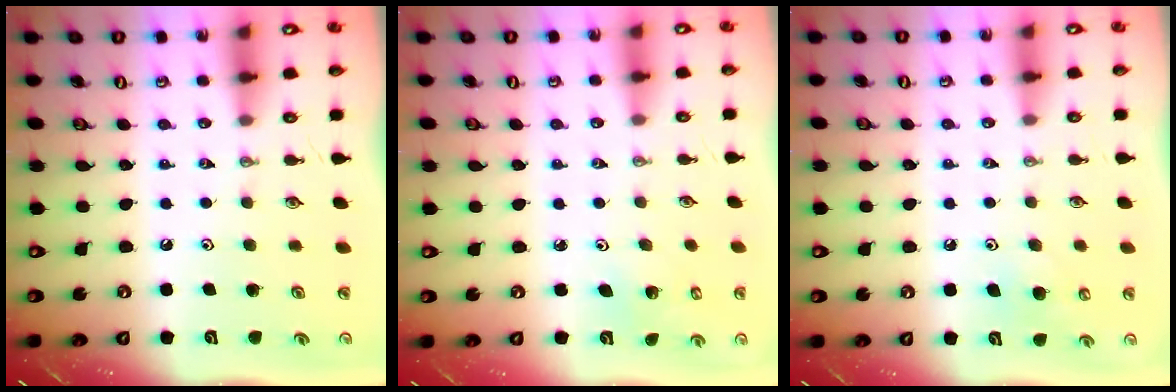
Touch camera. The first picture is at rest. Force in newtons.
{"total": 2.0, "press": 2.0, "slide": 0.2}
{"total": 7.0, "press": 6.9, "slide": 0.7}